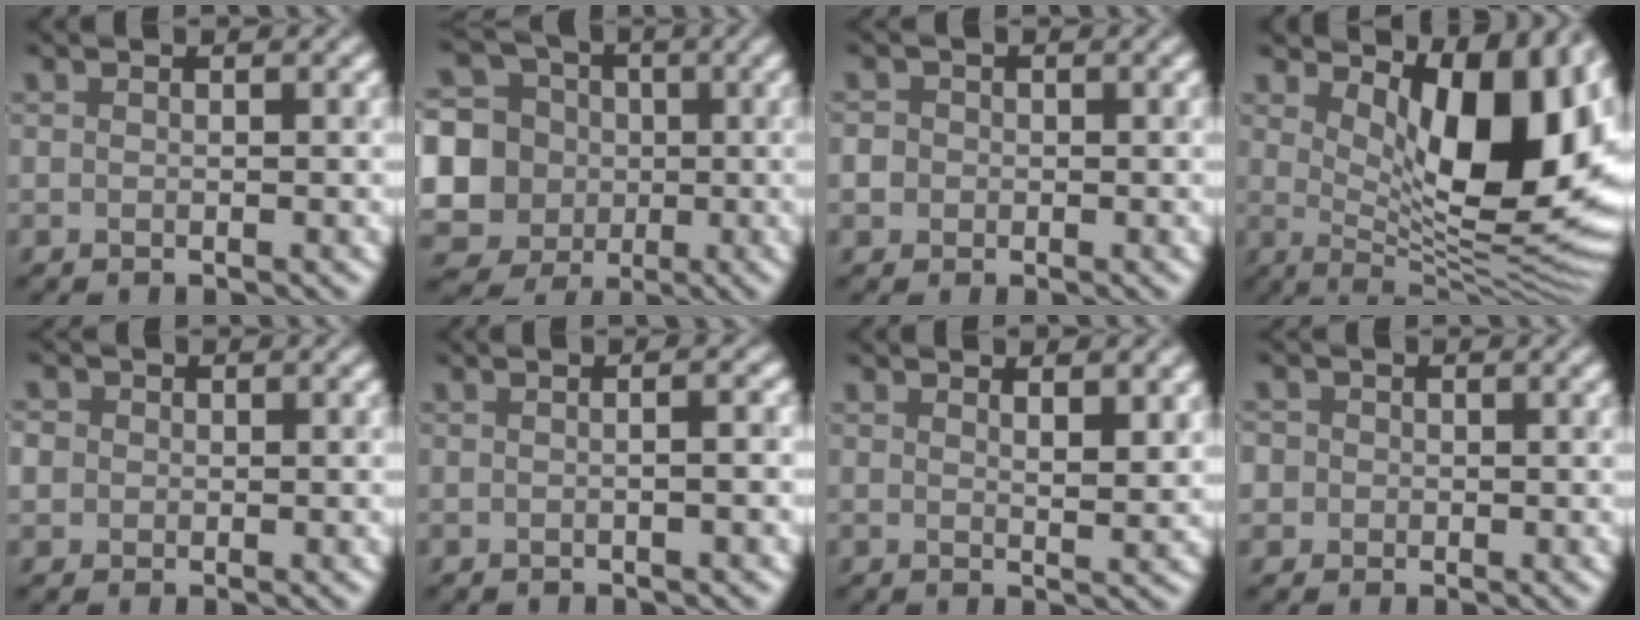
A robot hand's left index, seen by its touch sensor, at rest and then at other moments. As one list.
[{"total": 13.5, "force": [-0.6, 12.9, 4.2], "torque": [-0.145, 0.016, -0.035]}, {"total": 2.4, "force": [0.2, 2.2, 0.9], "torque": [-0.001, 0.014, -0.013]}, {"total": 12.4, "force": [3.4, 5.3, 10.7], "torque": [-0.138, -0.008, 0.059]}, {"total": 3.2, "force": [0.9, 2.8, 1.4], "torque": [-0.021, 0.025, -0.003]}, {"total": 3.0, "force": [0.2, 1.4, 2.6], "torque": [0.000, 0.009, -0.025]}, {"total": 2.4, "force": [1.5, 0.6, 1.8], "torque": [-0.022, -0.004, 0.026]}, {"total": 3.8, "force": [1.1, 3.3, 1.4], "torque": [-0.014, 0.026, -0.009]}]